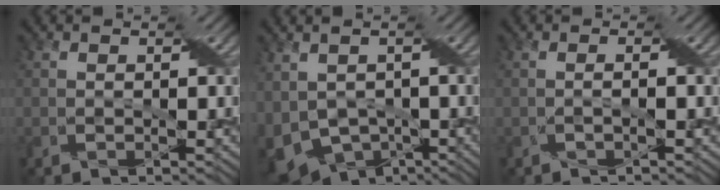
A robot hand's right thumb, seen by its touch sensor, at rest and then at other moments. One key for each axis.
{"total": 8.7, "fx": -2.2, "fy": 6.0, "fz": 5.8, "tx": -0.151, "ty": -0.028, "tz": -0.040}
{"total": 1.0, "fx": -0.2, "fy": -0.1, "fz": 1.0, "tx": -0.020, "ty": 0.005, "tz": -0.006}